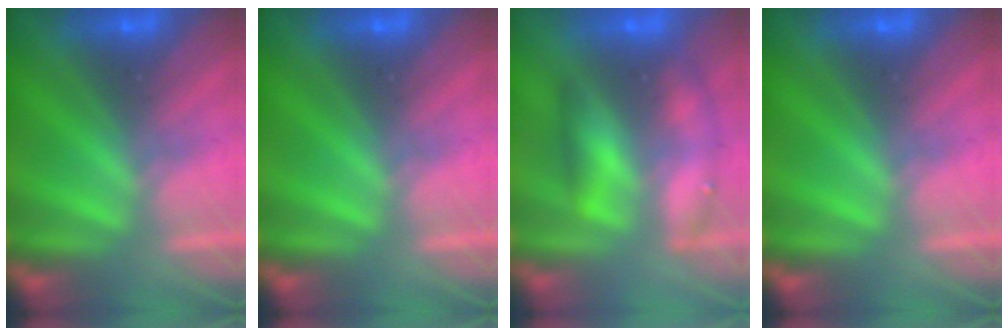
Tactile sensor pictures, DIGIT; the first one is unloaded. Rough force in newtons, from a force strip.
{"total": 0.0}
{"total": 2.6}
{"total": 0.0}